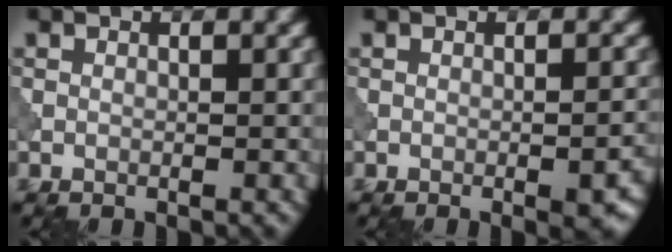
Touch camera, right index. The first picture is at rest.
{"total": 3.8, "force": [-1.9, 1.3, 3.0], "torque": [-0.037, -0.004, -0.018]}